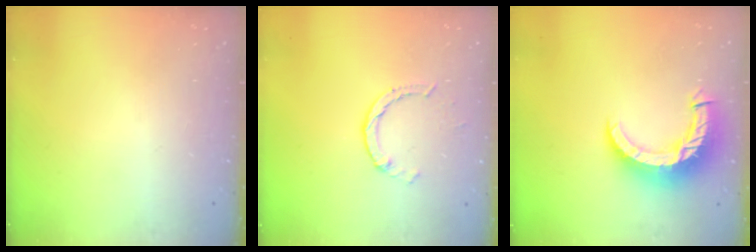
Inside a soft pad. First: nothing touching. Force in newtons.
{"total": 1.4, "press": 1.4, "slide": 0.2}
{"total": 11.4, "press": 11.3, "slide": 1.1}